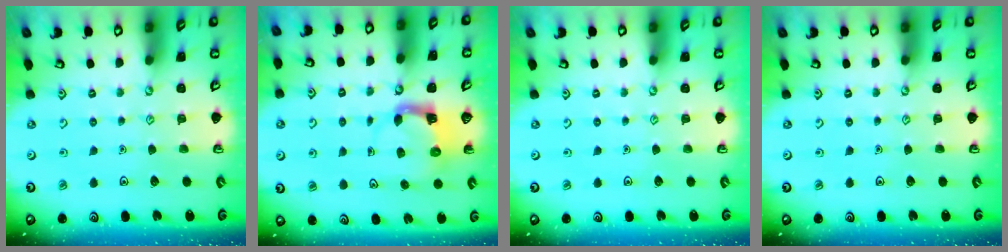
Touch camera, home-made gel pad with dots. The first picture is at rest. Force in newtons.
{"total": 3.9, "press": 3.8, "slide": 0.7}
{"total": 0.0}
{"total": 0.0}